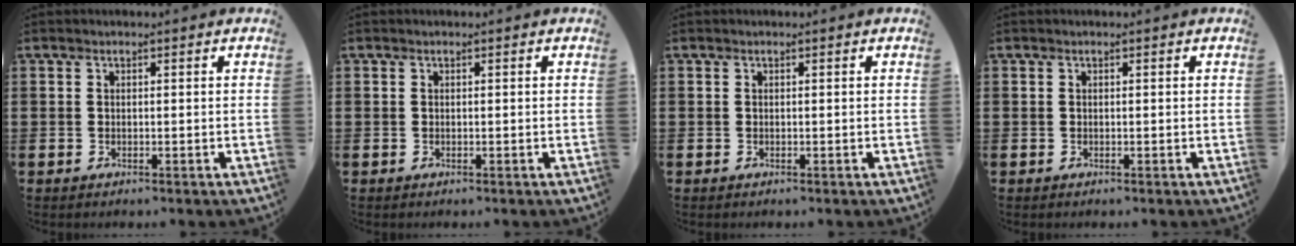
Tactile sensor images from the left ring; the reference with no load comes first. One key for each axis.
{"total": 0.0}
{"total": 0.0}
{"total": 0.0}